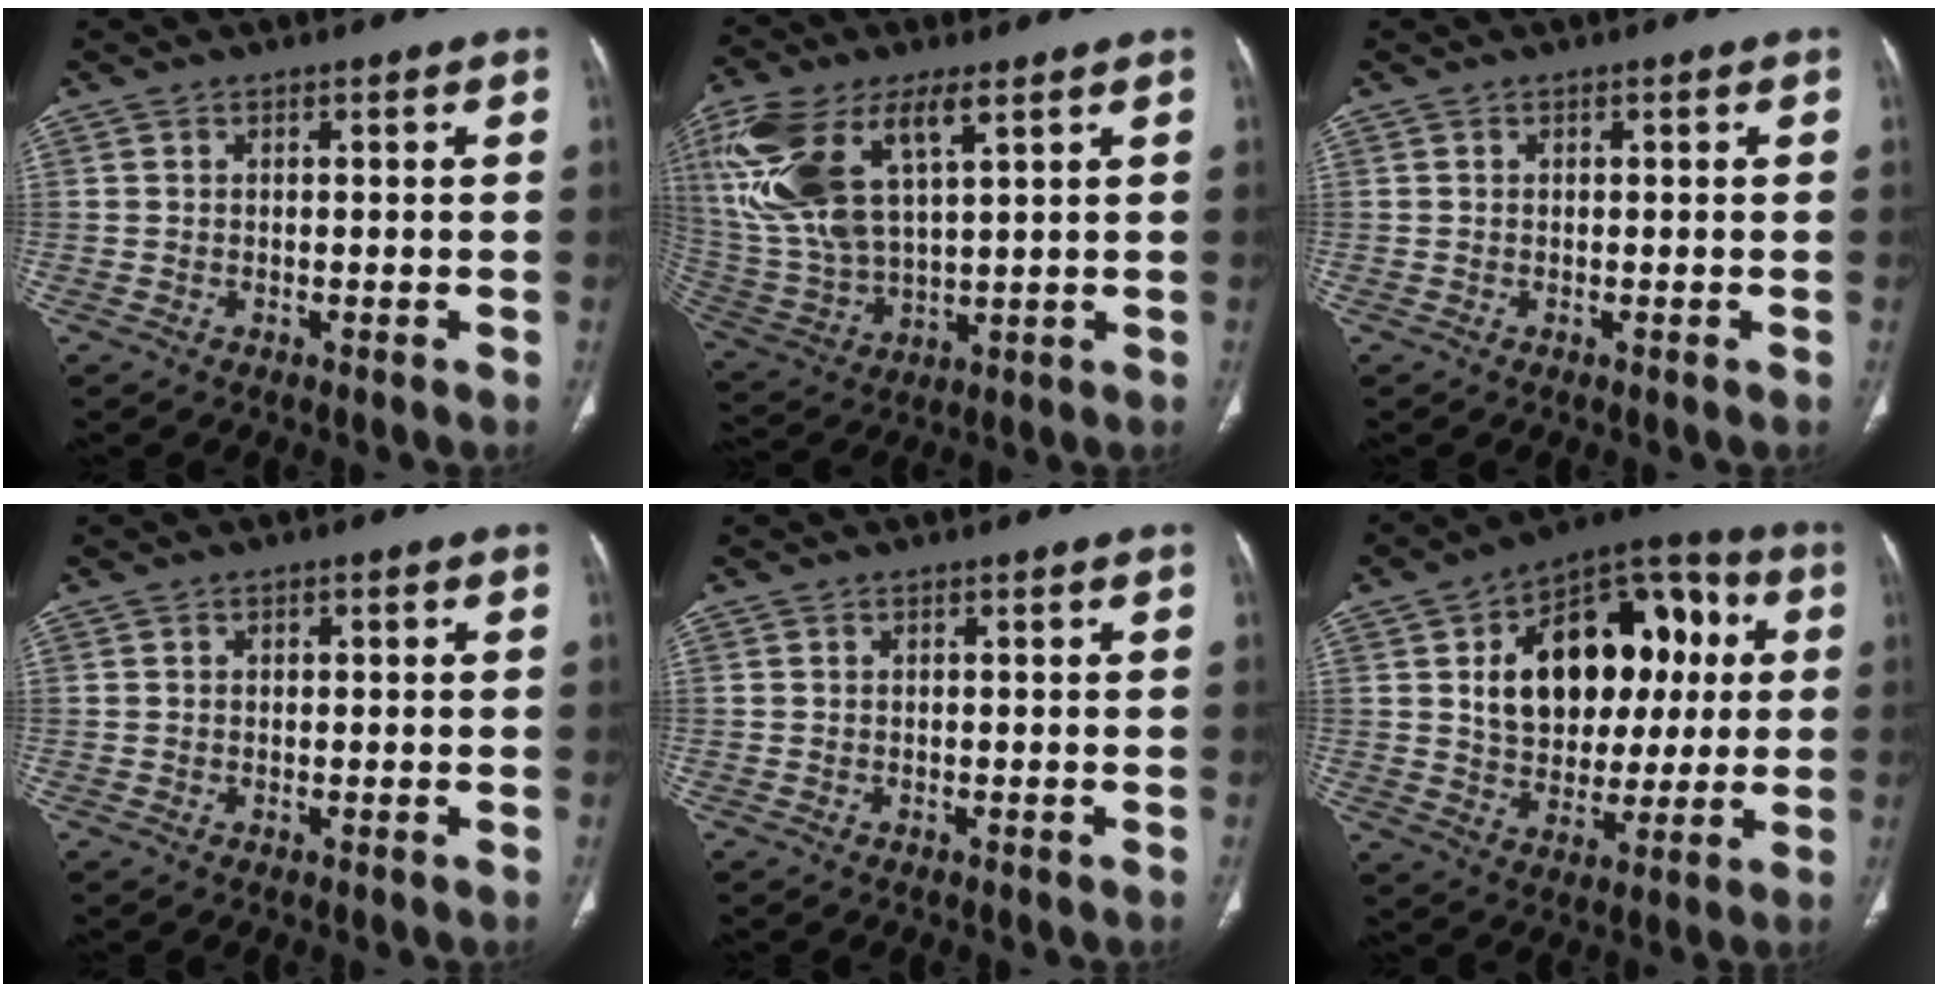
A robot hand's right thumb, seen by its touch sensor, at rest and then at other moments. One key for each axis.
{"total": 19.2, "fx": 7.8, "fy": 8.5, "fz": 15.4, "tx": -0.335, "ty": -0.013, "tz": 0.158}
{"total": 0.0}
{"total": 0.8, "fx": 0.2, "fy": 0.6, "fz": 0.5, "tx": -0.004, "ty": 0.000, "tz": 0.001}
{"total": 0.0}
{"total": 22.8, "fx": 4.5, "fy": 14.9, "fz": 16.7, "tx": -0.204, "ty": 0.020, "tz": 0.072}